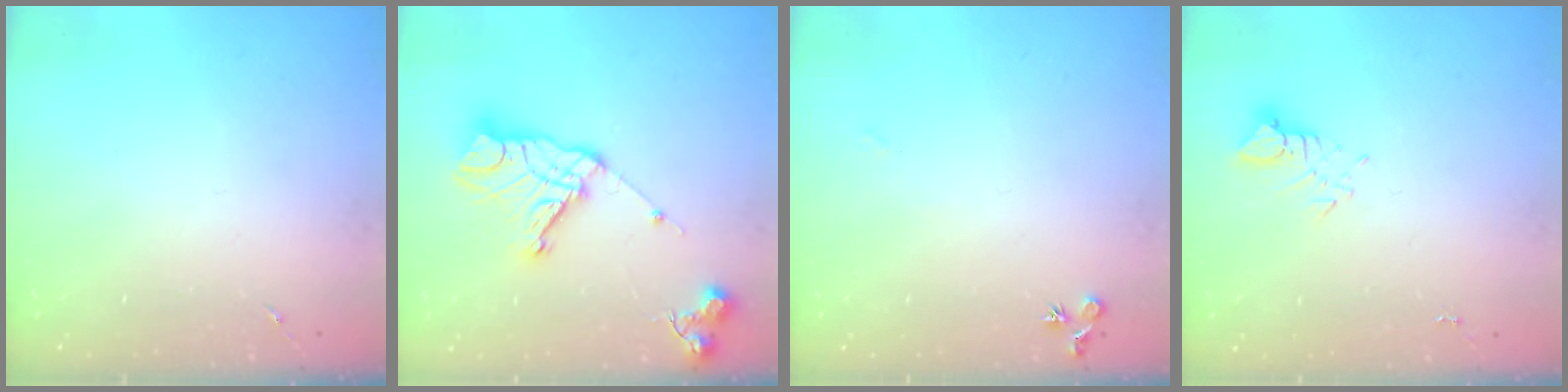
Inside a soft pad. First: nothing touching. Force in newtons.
{"total": 15.6, "press": 15.6, "slide": 1.2}
{"total": 6.6, "press": 6.6, "slide": 0.6}
{"total": 3.1, "press": 3.1, "slide": 0.2}